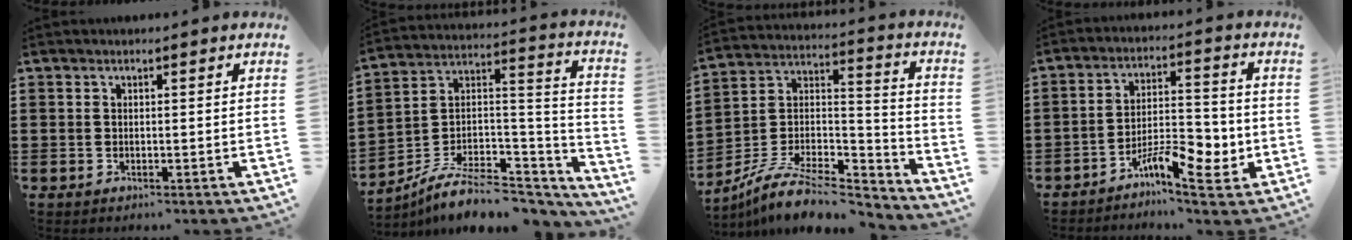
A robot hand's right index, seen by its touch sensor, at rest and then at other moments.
{"total": 8.9, "force": [-6.3, 3.6, 5.0], "torque": [-0.090, 0.015, -0.120]}
{"total": 10.6, "force": [-8.4, 3.2, 5.5], "torque": [-0.104, 0.019, -0.166]}
{"total": 8.2, "force": [-4.4, 3.0, 6.3], "torque": [-0.098, 0.018, -0.074]}